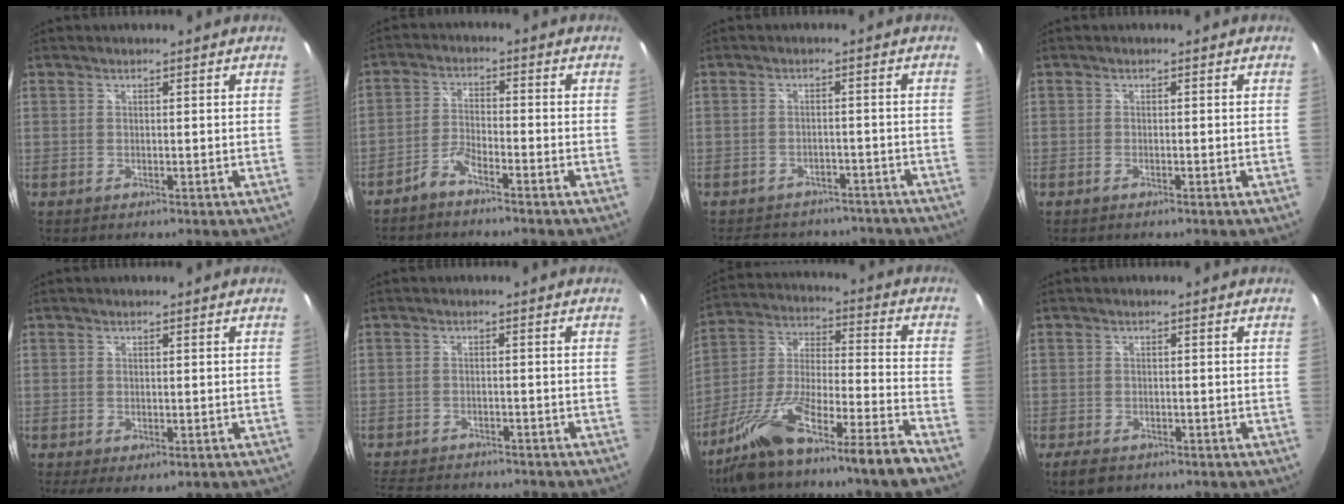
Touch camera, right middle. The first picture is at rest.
{"total": 3.5, "force": [-2.9, 0.7, 1.8], "torque": [-0.058, 0.011, -0.062]}
{"total": 15.9, "force": [-13.3, 6.7, 5.4], "torque": [-0.113, 0.014, -0.162]}
{"total": 0.7, "force": [-0.6, 0.1, 0.3], "torque": [-0.007, -0.001, -0.013]}
{"total": 4.2, "force": [-1.9, 2.1, 3.1], "torque": [-0.054, -0.019, -0.022]}
{"total": 11.6, "force": [-10.1, 3.6, 4.4], "torque": [-0.106, -0.014, -0.152]}
{"total": 17.5, "force": [-13.3, -0.2, 11.4], "torque": [-0.208, -0.017, -0.240]}
{"total": 4.1, "force": [-2.8, 2.1, 2.0], "torque": [-0.050, -0.011, -0.046]}